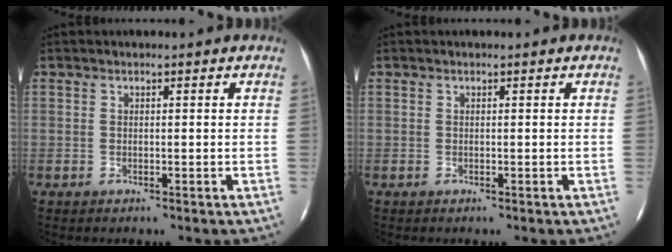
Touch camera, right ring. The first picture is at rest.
{"total": 0.0}